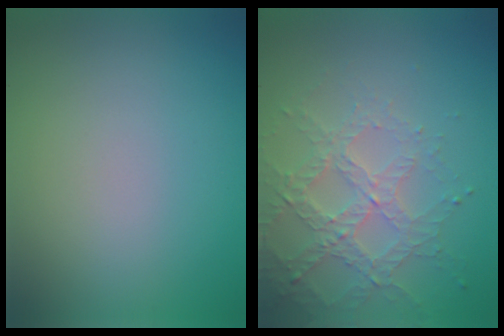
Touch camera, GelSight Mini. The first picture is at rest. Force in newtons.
{"total": 3.4, "press": 3.4, "slide": 0.6}